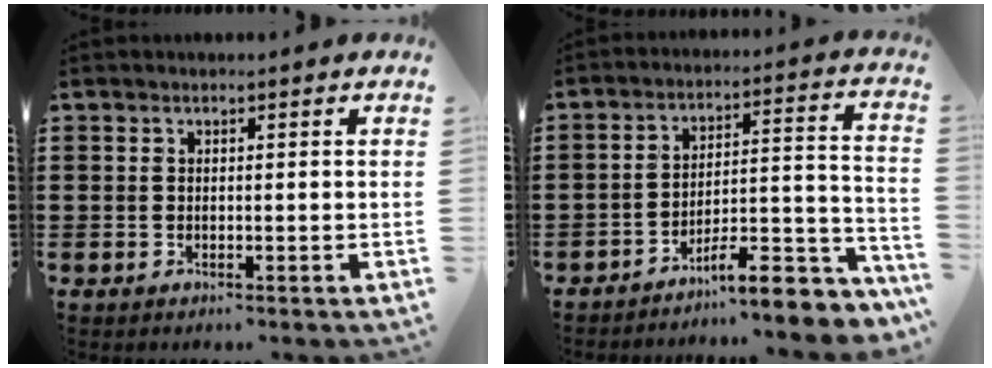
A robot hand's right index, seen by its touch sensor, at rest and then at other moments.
{"total": 8.1, "force": [-6.6, 1.6, 4.3], "torque": [-0.060, 0.006, -0.123]}